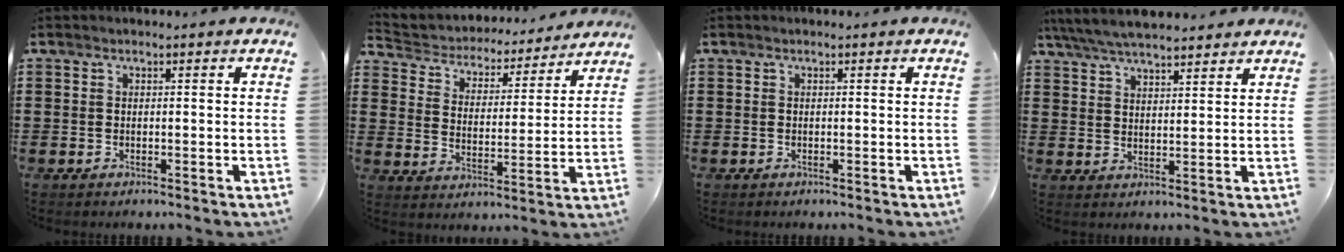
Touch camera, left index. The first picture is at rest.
{"total": 4.2, "force": [4.1, 0.7, 0.1], "torque": [-0.028, -0.036, 0.064]}
{"total": 0.0}
{"total": 5.6, "force": [5.3, 0.7, 1.9], "torque": [-0.053, -0.014, 0.098]}